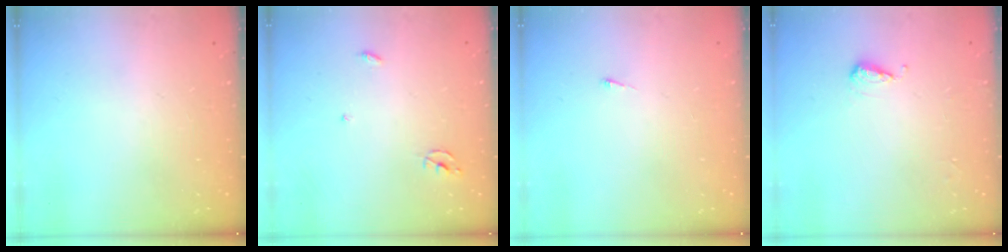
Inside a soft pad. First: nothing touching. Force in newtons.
{"total": 2.3, "press": 2.3, "slide": 0.1}
{"total": 2.6, "press": 2.5, "slide": 0.3}
{"total": 5.2, "press": 5.1, "slide": 0.9}